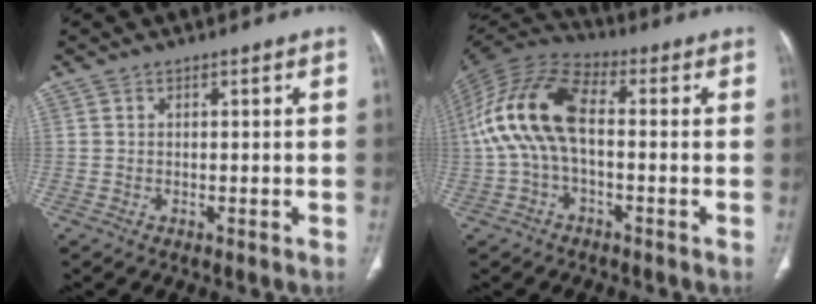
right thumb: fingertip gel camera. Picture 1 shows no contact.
{"total": 14.3, "force": [-0.3, 7.4, 12.3], "torque": [-0.255, 0.038, -0.015]}